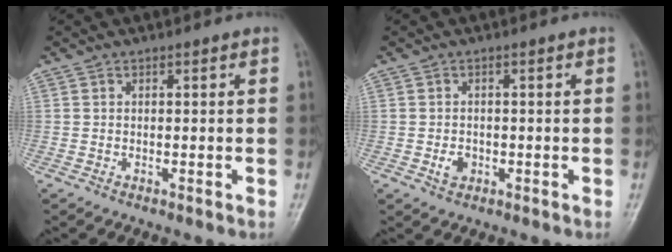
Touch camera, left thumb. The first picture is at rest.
{"total": 2.1, "force": [-0.6, 1.7, 1.2], "torque": [-0.016, 0.002, -0.007]}